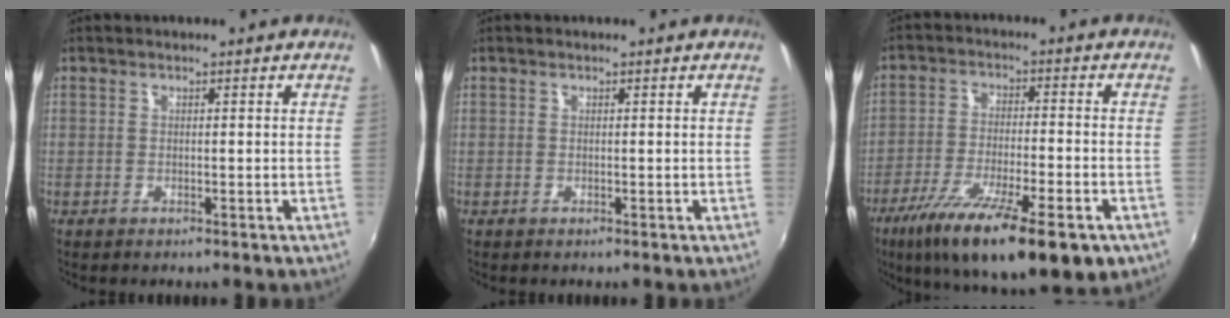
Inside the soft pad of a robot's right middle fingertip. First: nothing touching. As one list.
[{"total": 0.0}, {"total": 19.0, "force": [-11.4, 4.4, 14.6], "torque": [-0.261, -0.056, -0.185]}]